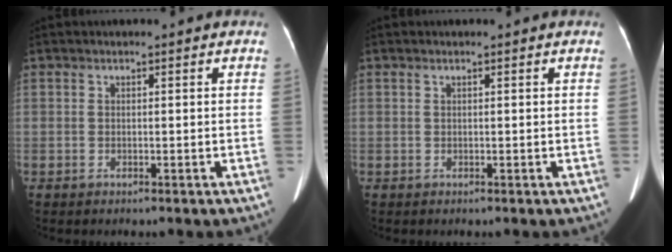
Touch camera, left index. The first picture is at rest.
{"total": 0.0}